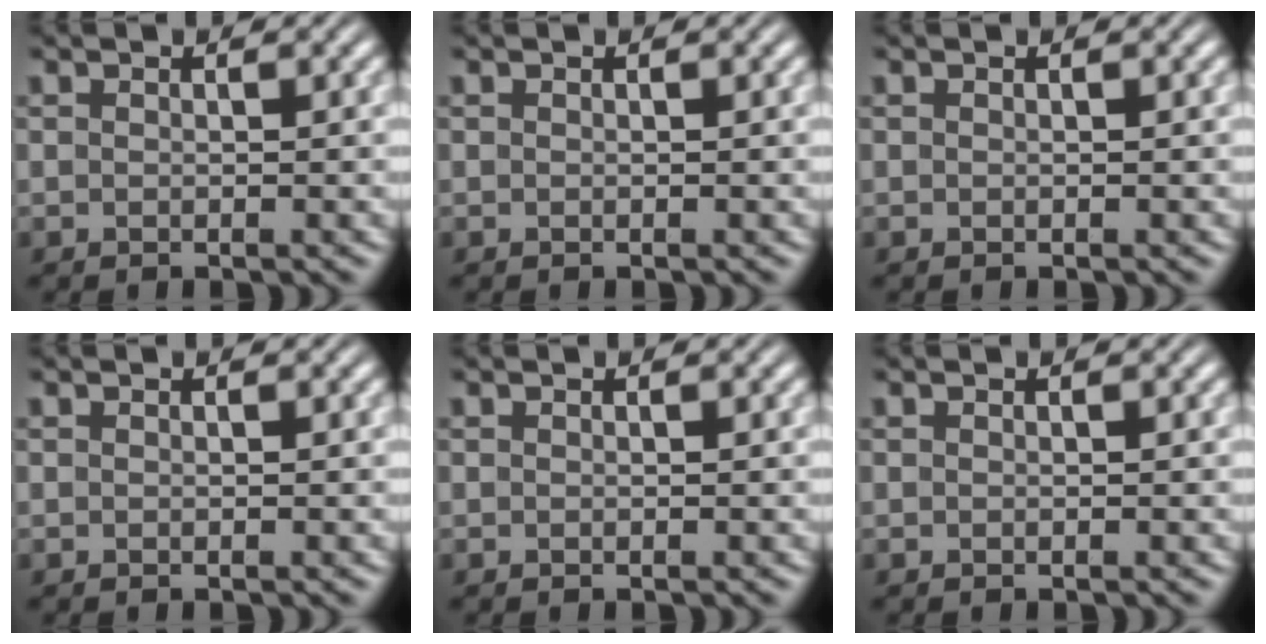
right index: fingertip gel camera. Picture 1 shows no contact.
{"total": 0.0}
{"total": 0.0}
{"total": 0.0}
{"total": 0.0}
{"total": 0.0}